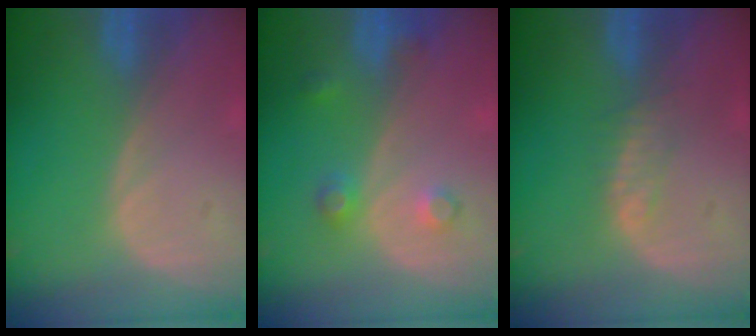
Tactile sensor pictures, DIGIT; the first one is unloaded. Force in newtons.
{"total": 3.7, "press": 3.4, "slide": 1.6}
{"total": 1.8, "press": 1.8, "slide": 0.1}